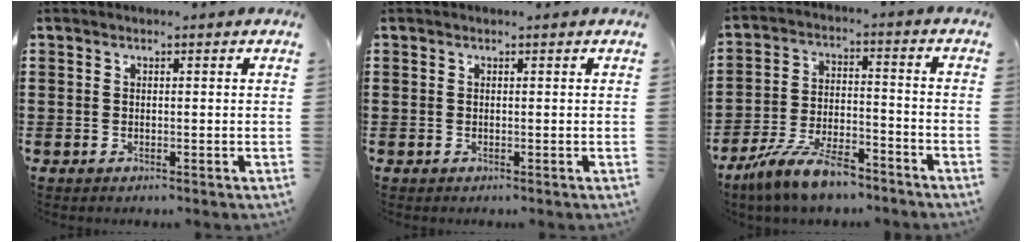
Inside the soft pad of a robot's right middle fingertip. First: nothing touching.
{"total": 0.0}
{"total": 9.7, "force": [-7.9, 2.1, 5.2], "torque": [-0.111, 0.013, -0.153]}